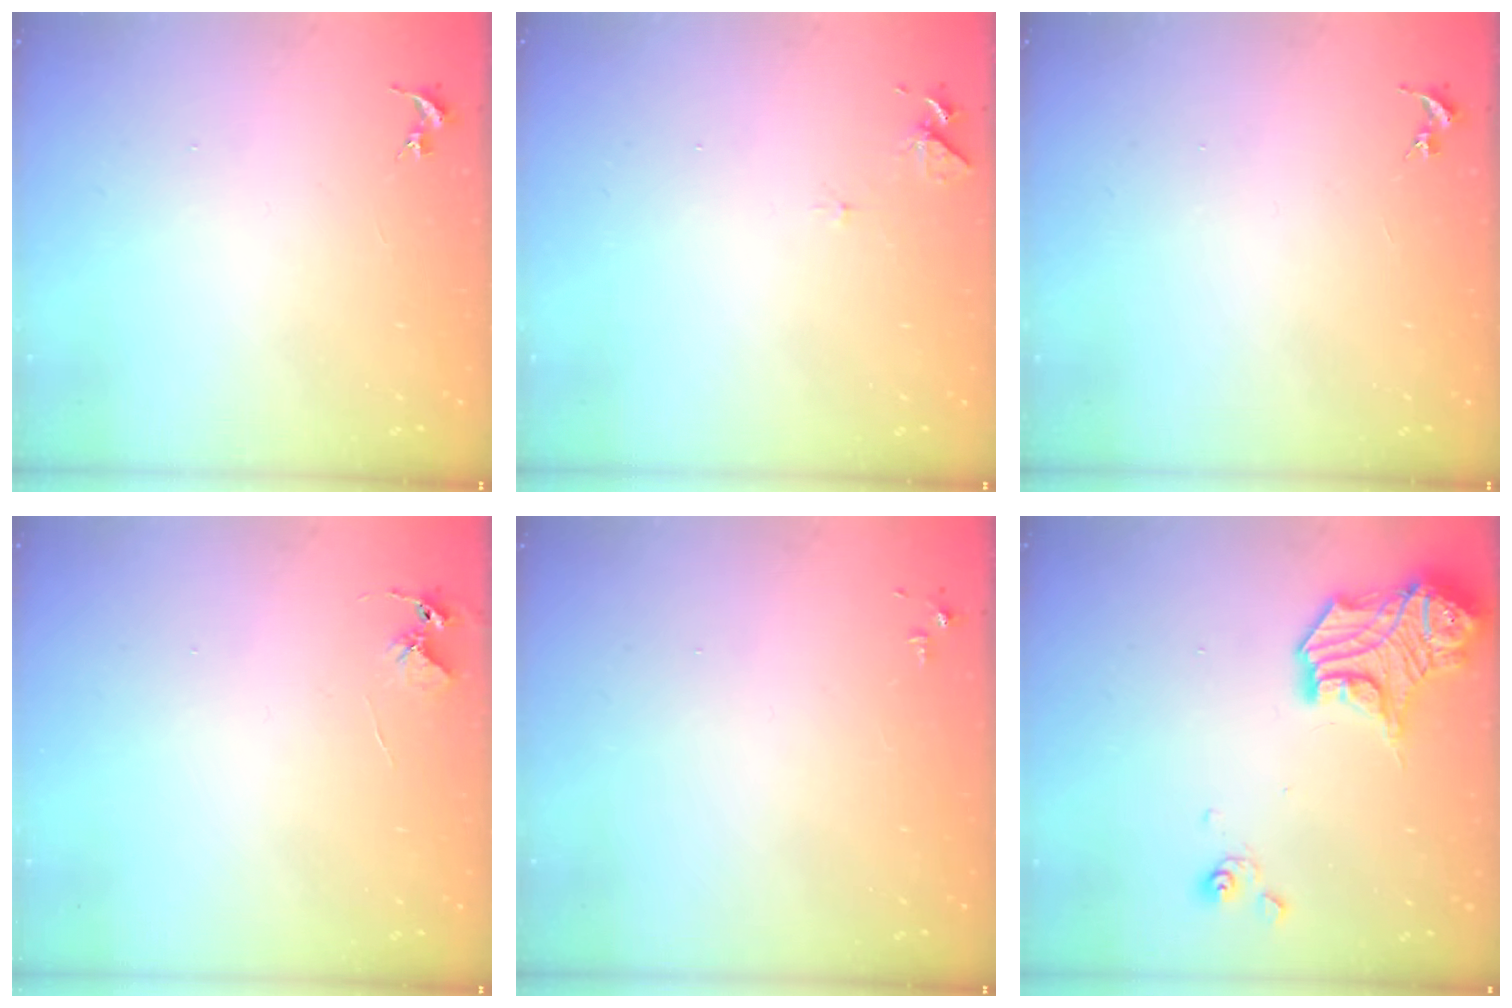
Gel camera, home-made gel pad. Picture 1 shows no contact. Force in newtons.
{"total": 6.2, "press": 6.2, "slide": 0.6}
{"total": 0.0}
{"total": 4.9, "press": 4.9, "slide": 0.3}
{"total": 2.8, "press": 2.8, "slide": 0.4}
{"total": 17.0, "press": 16.9, "slide": 1.4}